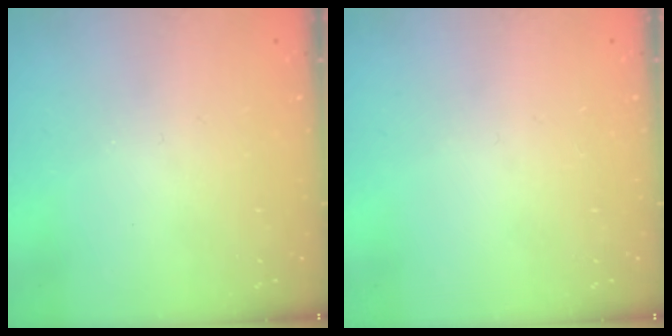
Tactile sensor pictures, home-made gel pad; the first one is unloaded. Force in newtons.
{"total": 0.0}